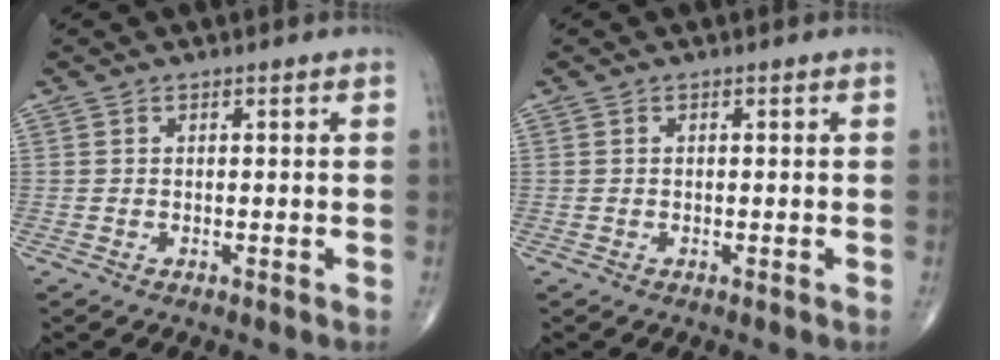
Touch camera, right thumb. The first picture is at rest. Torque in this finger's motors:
{"motor_torque": [0.16, 0.01, -0.05, 0.00, -0.05]}